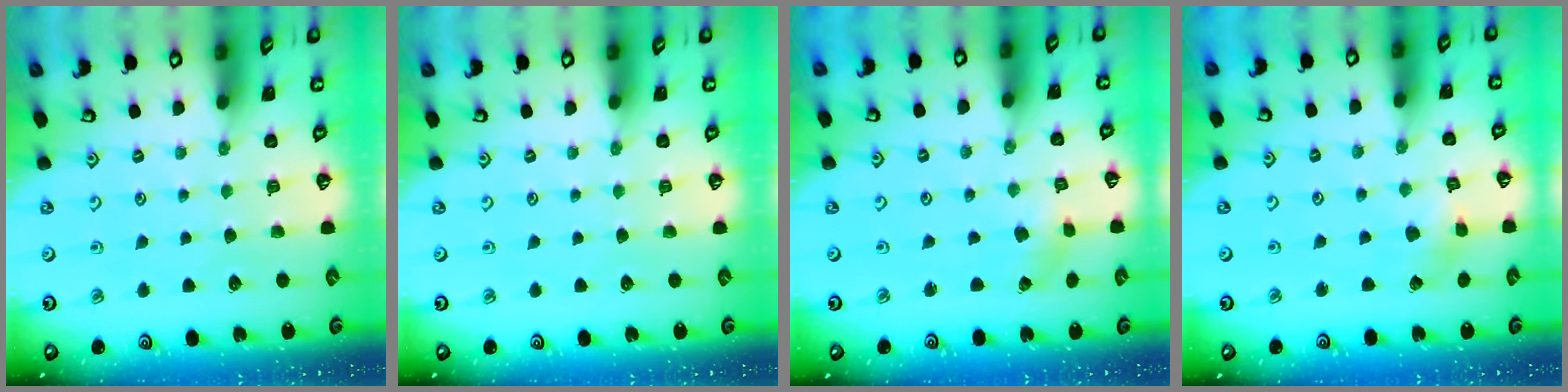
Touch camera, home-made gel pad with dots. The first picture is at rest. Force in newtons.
{"total": 0.0}
{"total": 1.2, "press": 1.2, "slide": 0.2}
{"total": 3.2, "press": 3.2, "slide": 0.3}